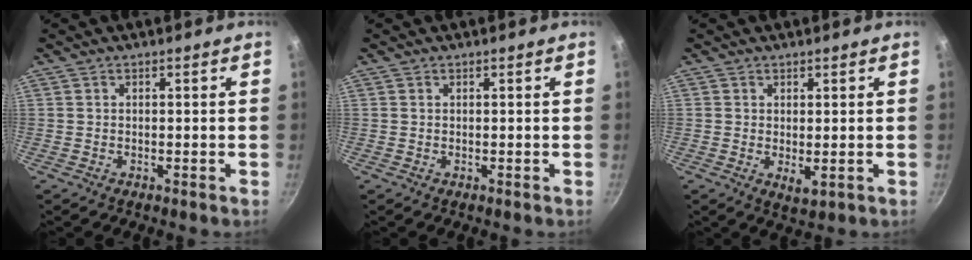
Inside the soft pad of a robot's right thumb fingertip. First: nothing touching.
{"total": 0.0}
{"total": 2.7, "force": [0.3, 1.4, 2.2], "torque": [-0.035, -0.012, 0.007]}